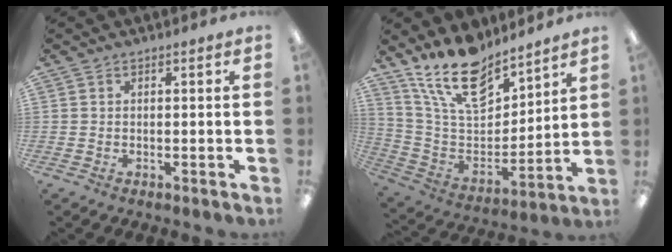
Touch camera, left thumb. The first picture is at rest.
{"total": 18.1, "force": [13.8, 7.9, 8.6], "torque": [-0.175, -0.080, 0.252]}